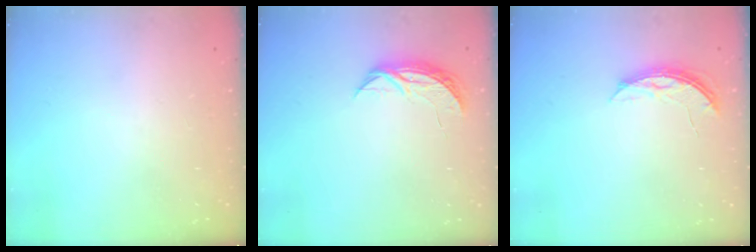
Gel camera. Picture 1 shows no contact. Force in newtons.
{"total": 5.8, "press": 5.8, "slide": 0.6}
{"total": 5.8, "press": 5.7, "slide": 0.5}